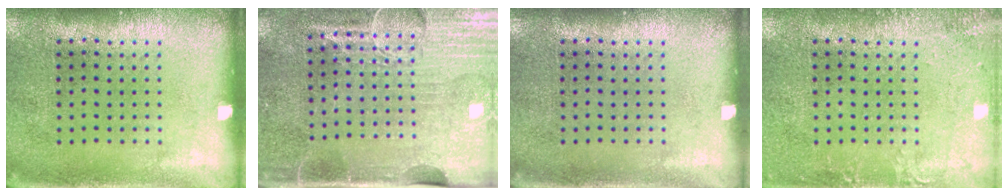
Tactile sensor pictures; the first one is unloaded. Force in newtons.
{"total": 4.3, "press": 3.8, "slide": 2.0}
{"total": 0.0}
{"total": 1.9, "press": 1.9, "slide": 0.2}